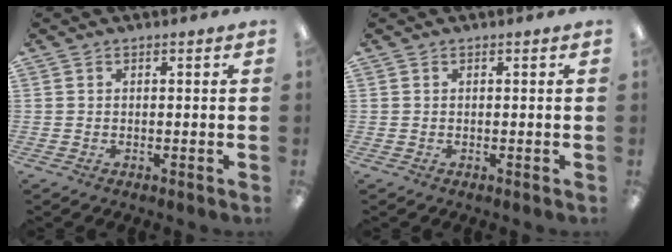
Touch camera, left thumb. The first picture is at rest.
{"total": 0.0}